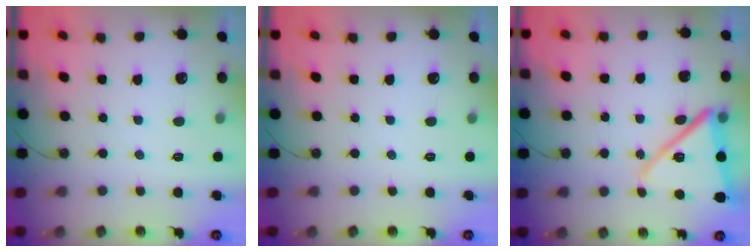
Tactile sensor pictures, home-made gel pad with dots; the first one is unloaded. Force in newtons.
{"total": 0.0}
{"total": 15.1, "press": 15.0, "slide": 1.0}